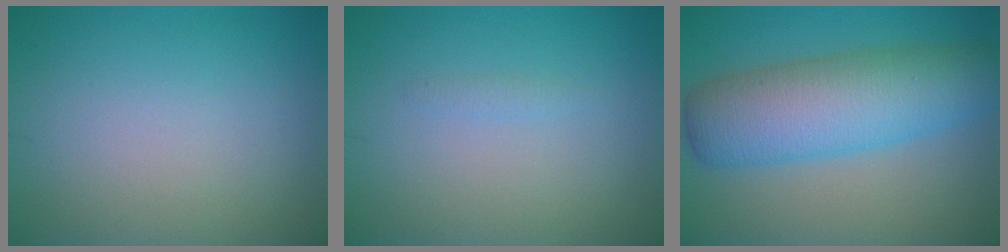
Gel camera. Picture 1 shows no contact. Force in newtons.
{"total": 0.6, "press": 0.6, "slide": 0.1}
{"total": 8.8, "press": 8.8, "slide": 0.0}